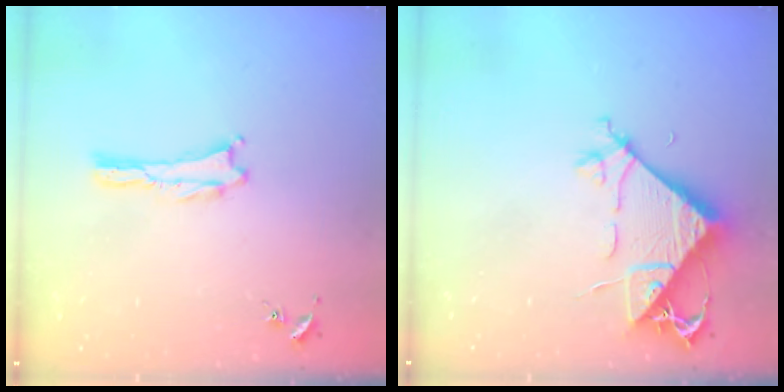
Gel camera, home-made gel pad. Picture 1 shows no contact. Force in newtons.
{"total": 7.6, "press": 7.5, "slide": 1.2}